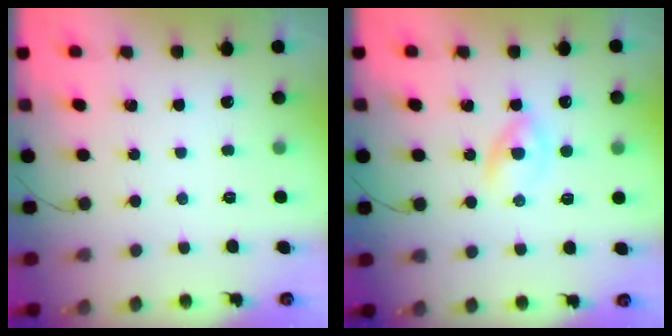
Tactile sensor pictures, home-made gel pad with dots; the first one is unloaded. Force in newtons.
{"total": 2.5, "press": 2.2, "slide": 1.2}